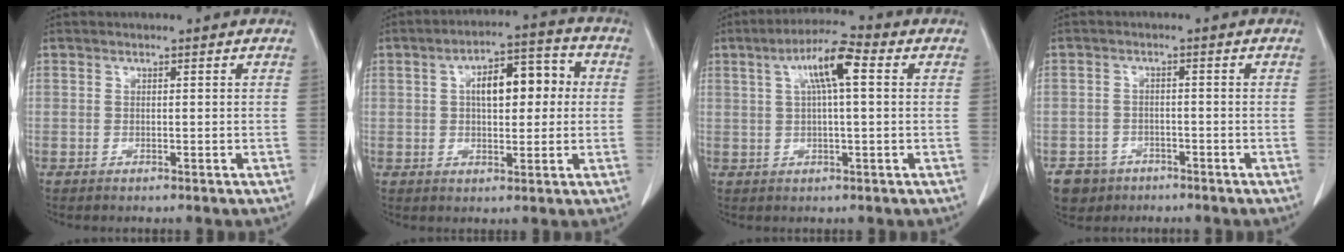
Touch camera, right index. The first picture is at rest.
{"total": 9.5, "force": [1.5, 4.1, 8.4], "torque": [-0.127, 0.035, 0.024]}
{"total": 7.8, "force": [2.4, 1.1, 7.4], "torque": [-0.134, 0.024, 0.041]}
{"total": 4.9, "force": [-2.9, 3.9, 0.1], "torque": [0.003, 0.009, -0.045]}